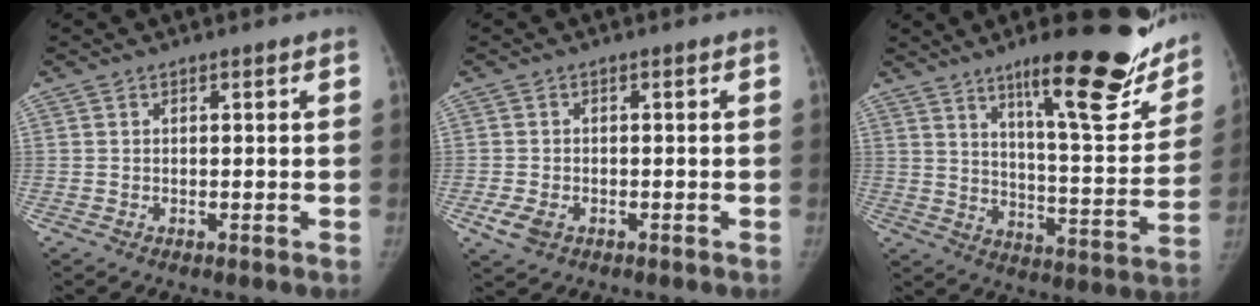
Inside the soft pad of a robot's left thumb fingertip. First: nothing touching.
{"total": 3.6, "force": [-1.6, 2.4, 2.0], "torque": [-0.039, 0.000, -0.024]}
{"total": 23.5, "force": [15.4, 5.6, 16.8], "torque": [-0.190, -0.083, 0.229]}